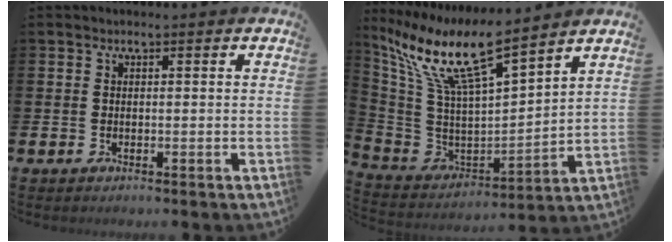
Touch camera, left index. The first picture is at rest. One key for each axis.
{"total": 11.7, "fx": 9.0, "fy": 2.0, "fz": 7.1, "tx": -0.175, "ty": -0.058, "tz": 0.153}